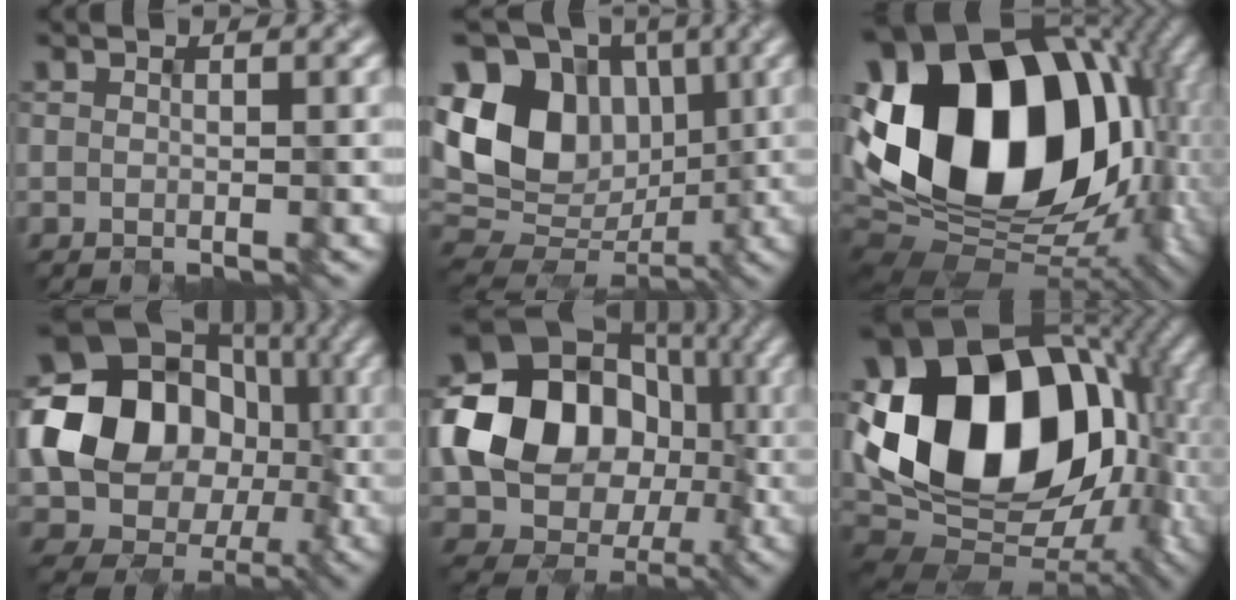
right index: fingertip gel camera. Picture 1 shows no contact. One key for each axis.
{"total": 12.3, "fx": 1.7, "fy": 9.6, "fz": 7.6, "tx": -0.154, "ty": 0.018, "tz": 0.020}
{"total": 19.1, "fx": 1.4, "fy": 13.8, "fz": 13.2, "tx": -0.263, "ty": 0.019, "tz": 0.020}
{"total": 18.8, "fx": 0.5, "fy": 16.4, "fz": 9.3, "tx": -0.156, "ty": 0.009, "tz": -0.008}
{"total": 15.9, "fx": 0.1, "fy": 13.4, "fz": 8.5, "tx": -0.138, "ty": 0.000, "tz": 0.000}
{"total": 17.5, "fx": 1.9, "fy": 13.3, "fz": 11.2, "tx": -0.199, "ty": 0.005, "tz": 0.029}